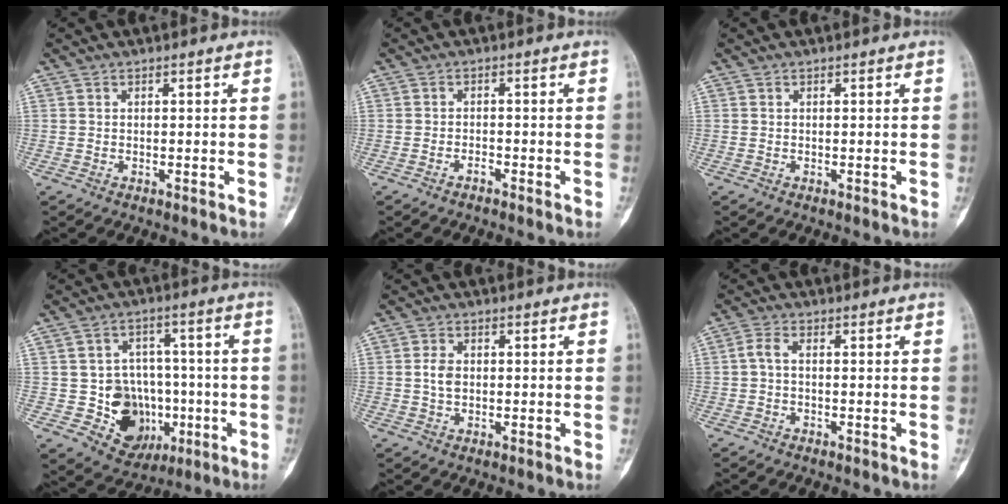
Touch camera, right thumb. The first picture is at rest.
{"total": 1.1, "force": [-1.0, 0.4, 0.5], "torque": [-0.010, 0.008, -0.018]}
{"total": 0.0}
{"total": 12.8, "force": [-2.7, 11.2, 5.8], "torque": [-0.024, 0.028, -0.028]}
{"total": 3.0, "force": [0.1, 2.0, 2.2], "torque": [-0.041, 0.003, 0.002]}
{"total": 2.4, "force": [-0.3, 1.2, 2.1], "torque": [-0.046, 0.004, -0.010]}